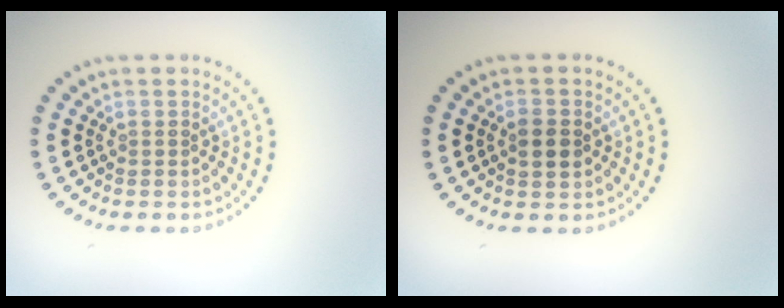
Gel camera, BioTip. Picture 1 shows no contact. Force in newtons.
{"total": 2.3, "press": 2.2, "slide": 0.1}